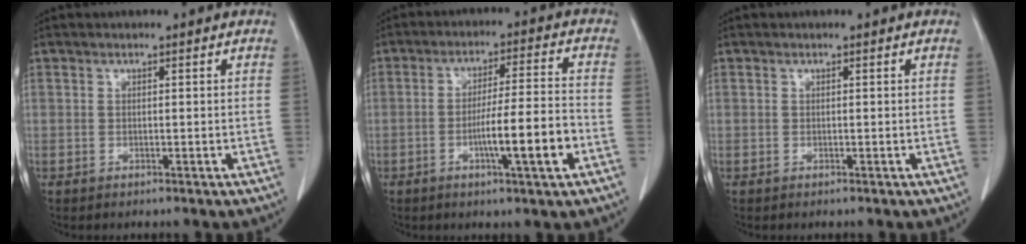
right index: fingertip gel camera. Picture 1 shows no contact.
{"total": 9.6, "force": [-3.4, 0.0, 9.0], "torque": [-0.145, 0.000, -0.055]}
{"total": 0.0}